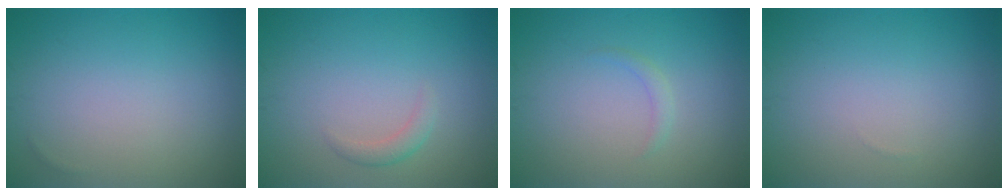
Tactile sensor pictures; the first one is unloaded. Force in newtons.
{"total": 1.2, "press": 1.2, "slide": 0.1}
{"total": 0.8, "press": 0.8, "slide": 0.0}
{"total": 0.0}